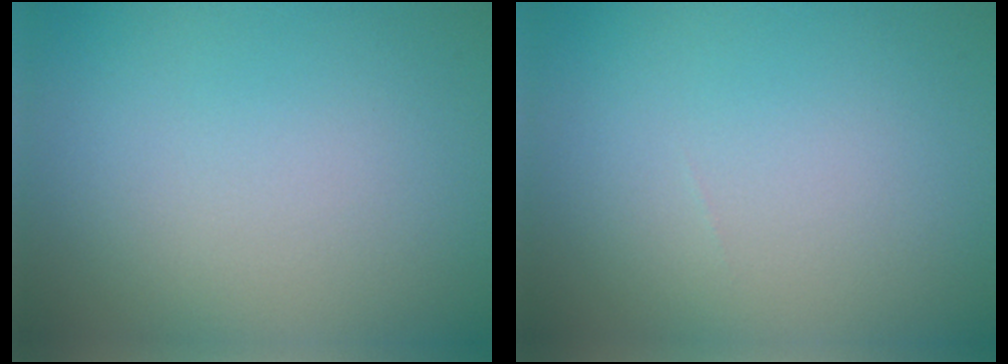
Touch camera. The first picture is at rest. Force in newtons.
{"total": 0.0}